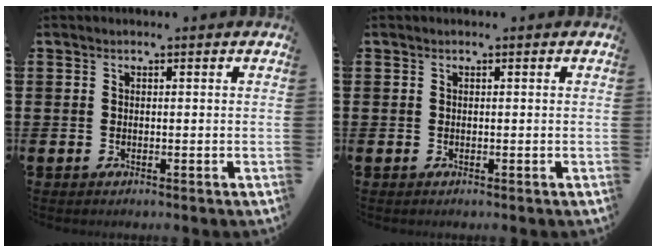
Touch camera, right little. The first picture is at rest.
{"total": 0.0}